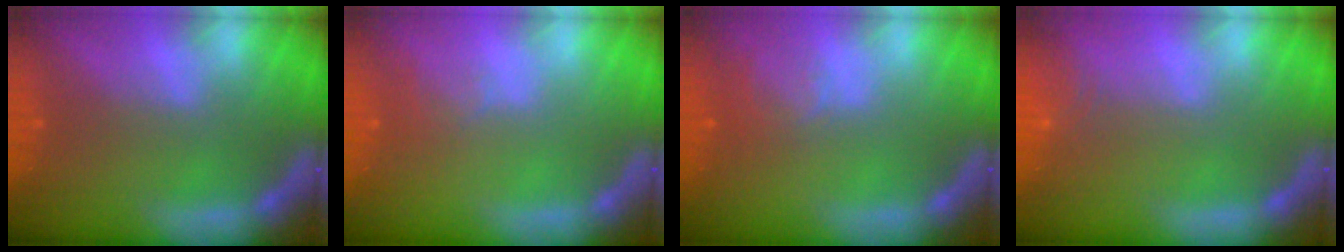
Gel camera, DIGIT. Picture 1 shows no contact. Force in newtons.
{"total": 1.5}
{"total": 2.5}
{"total": 3.0}